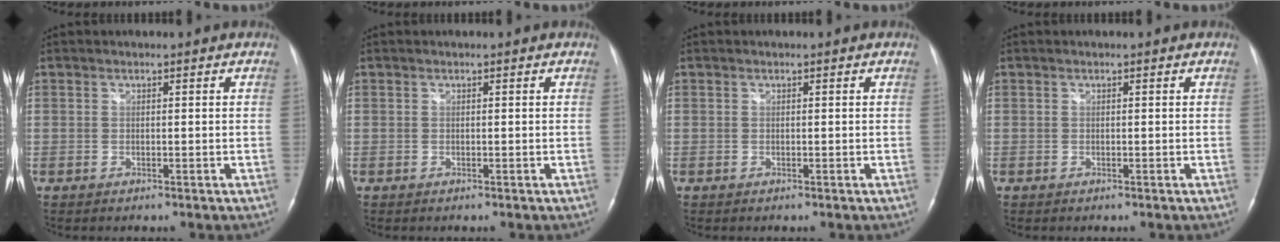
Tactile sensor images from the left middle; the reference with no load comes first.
{"total": 0.0}
{"total": 0.0}
{"total": 0.0}